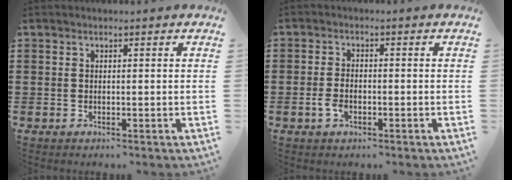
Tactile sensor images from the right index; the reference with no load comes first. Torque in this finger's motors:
{"motor_torque": [1.20, 0.94, 0.29, 0.04]}